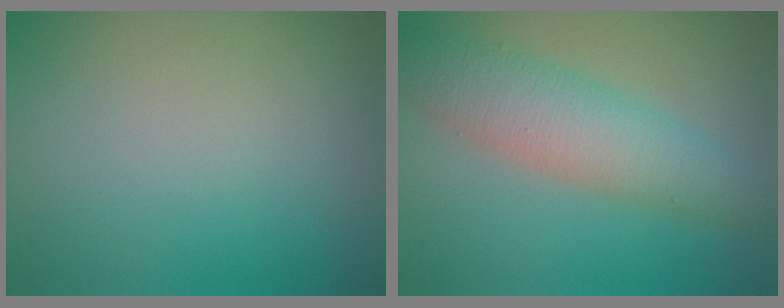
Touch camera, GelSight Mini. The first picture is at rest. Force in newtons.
{"total": 5.3, "press": 5.3, "slide": 0.1}